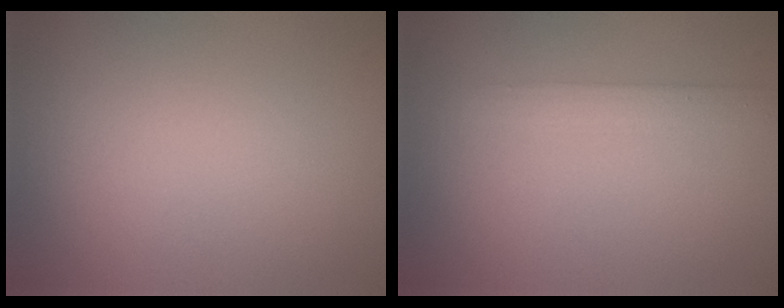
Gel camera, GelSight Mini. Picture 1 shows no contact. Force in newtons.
{"total": 1.8, "press": 1.8, "slide": 0.1}